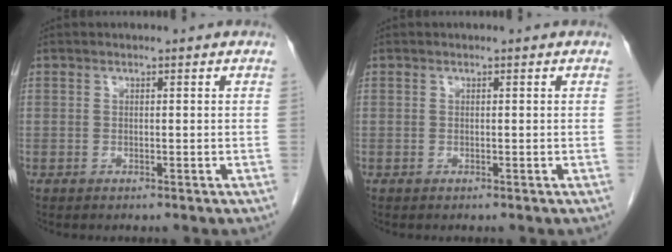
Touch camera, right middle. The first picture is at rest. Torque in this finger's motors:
{"motor_torque": [-0.01, -0.01, 0.00, 0.00]}